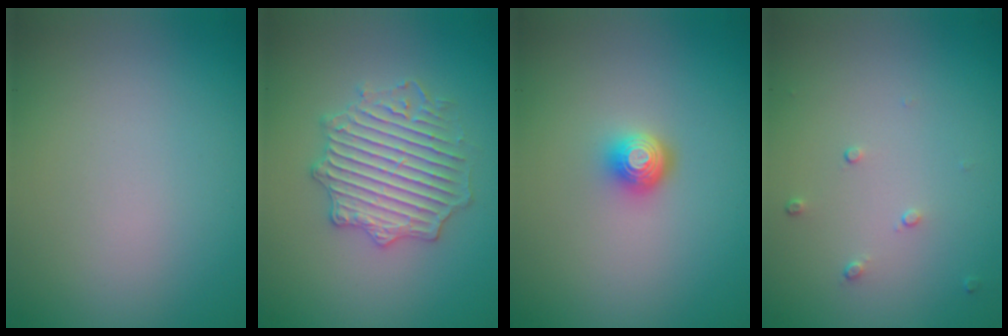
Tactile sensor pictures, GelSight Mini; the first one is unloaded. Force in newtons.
{"total": 4.1, "press": 4.1, "slide": 0.6}
{"total": 2.0, "press": 1.5, "slide": 1.4}
{"total": 0.7, "press": 0.5, "slide": 0.5}